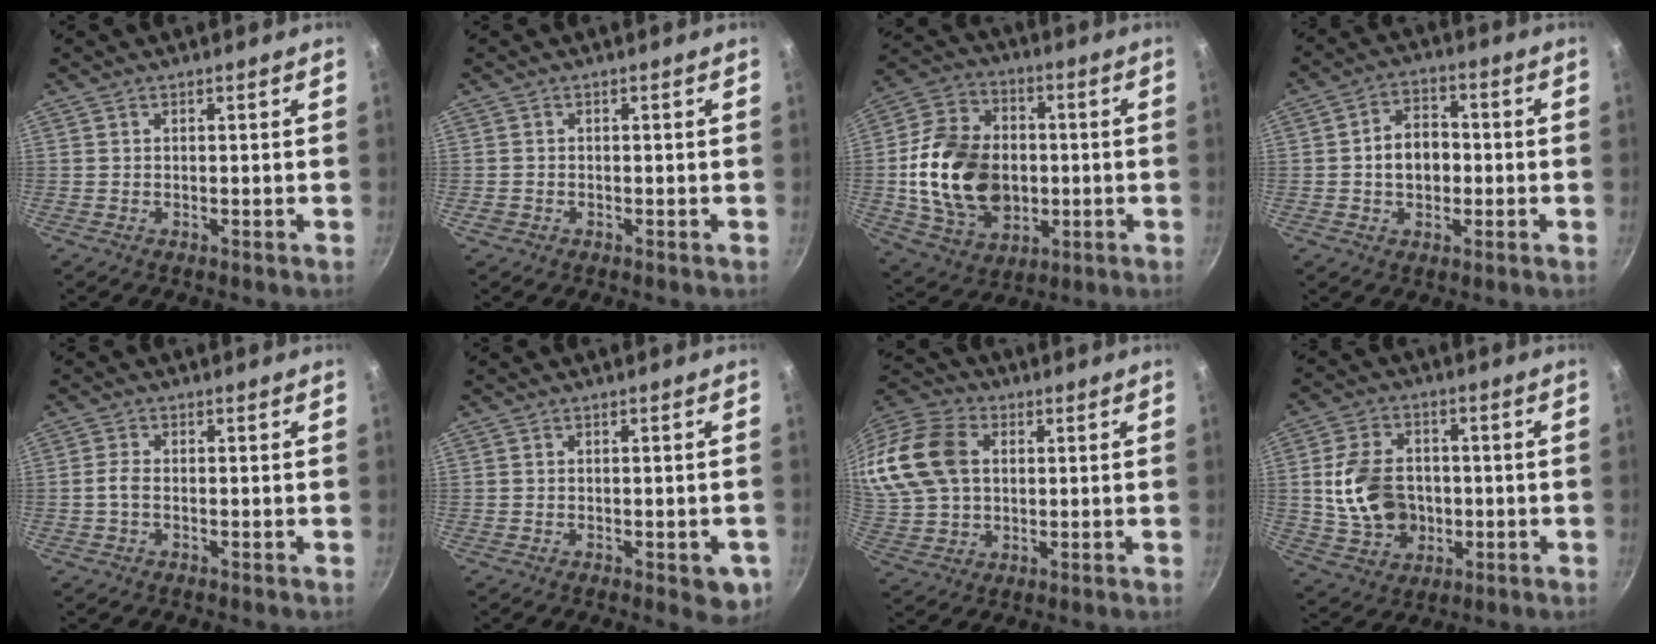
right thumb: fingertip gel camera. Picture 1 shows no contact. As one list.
[{"total": 1.0, "force": [-0.5, 0.8, 0.4], "torque": [-0.009, 0.001, -0.006]}, {"total": 21.1, "force": [-1.2, 15.4, 14.4], "torque": [-0.238, 0.017, -0.014]}, {"total": 7.9, "force": [-0.6, 5.8, 5.3], "torque": [-0.054, 0.021, -0.015]}, {"total": 2.2, "force": [-0.5, 1.2, 1.8], "torque": [-0.040, 0.011, -0.016]}, {"total": 5.3, "force": [-1.9, 2.2, 4.5], "torque": [-0.038, 0.000, -0.022]}, {"total": 21.8, "force": [4.5, 16.4, 13.6], "torque": [-0.307, 0.027, 0.081]}, {"total": 13.6, "force": [-0.4, 10.5, 8.7], "torque": [-0.137, 0.011, 0.004]}]